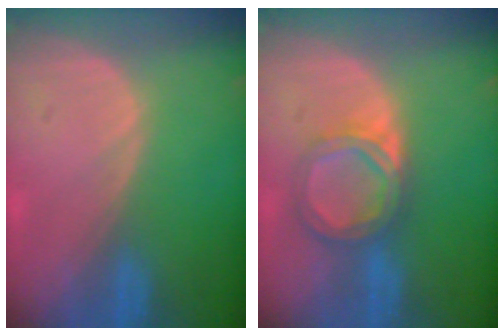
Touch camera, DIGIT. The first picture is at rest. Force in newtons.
{"total": 5.6, "press": 5.3, "slide": 2.0}